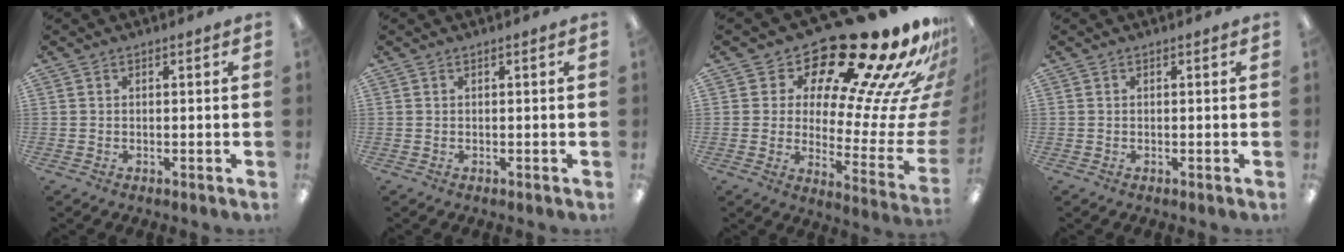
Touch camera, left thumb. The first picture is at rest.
{"total": 0.0}
{"total": 23.4, "force": [17.9, 6.1, 13.8], "torque": [-0.193, -0.153, 0.296]}
{"total": 0.0}